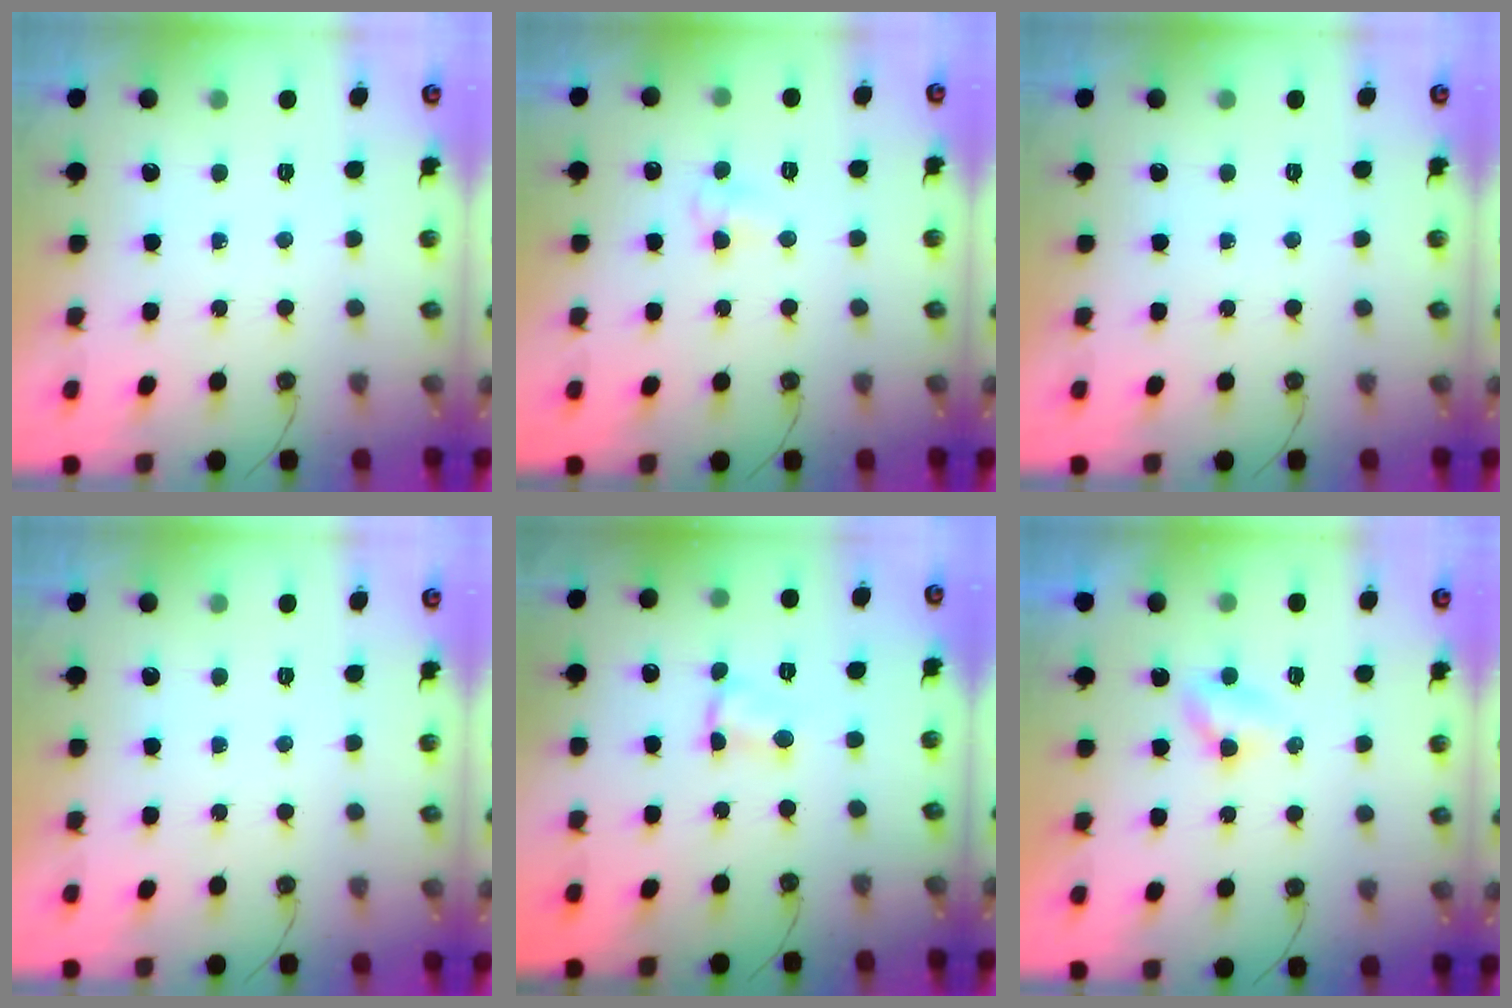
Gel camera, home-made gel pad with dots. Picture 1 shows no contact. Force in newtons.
{"total": 4.4, "press": 4.4, "slide": 0.5}
{"total": 0.0}
{"total": 0.0}
{"total": 2.5, "press": 2.5, "slide": 0.3}
{"total": 3.2, "press": 3.1, "slide": 0.4}